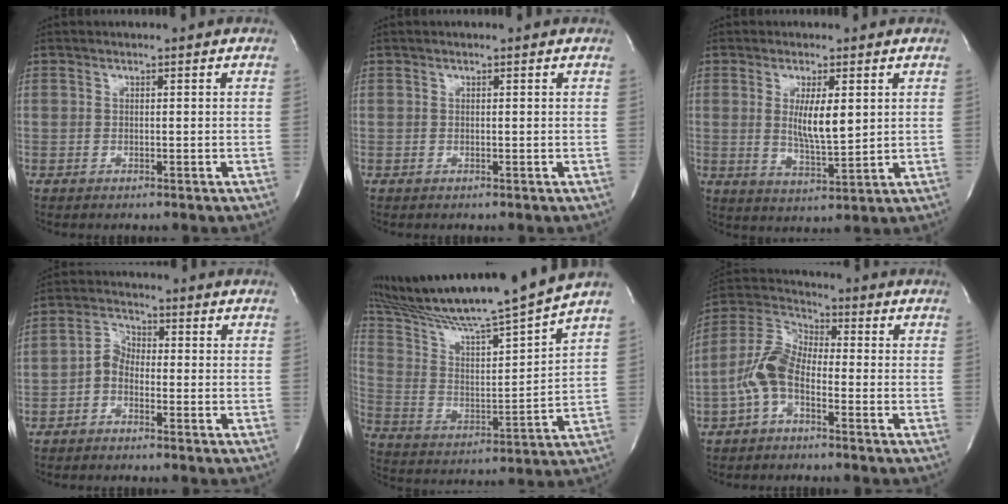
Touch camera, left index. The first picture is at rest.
{"total": 0.0}
{"total": 6.0, "force": [1.2, 1.3, 5.8], "torque": [-0.111, -0.018, 0.029]}
{"total": 3.4, "force": [-1.7, 2.3, 2.0], "torque": [-0.041, 0.004, -0.040]}
{"total": 19.8, "force": [17.4, -1.7, 9.3], "torque": [-0.174, -0.038, 0.290]}
{"total": 7.7, "force": [-3.0, 3.7, 6.0], "torque": [-0.151, 0.017, -0.065]}